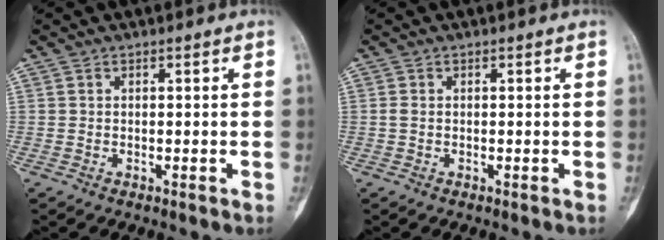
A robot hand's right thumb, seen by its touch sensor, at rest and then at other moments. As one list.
[{"total": 0.7, "force": [-0.1, 0.4, 0.5], "torque": [-0.015, -0.001, -0.003]}]